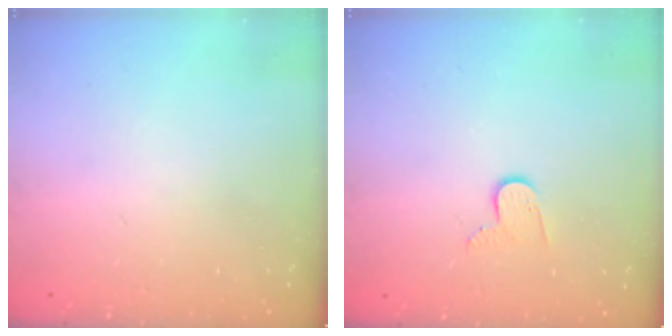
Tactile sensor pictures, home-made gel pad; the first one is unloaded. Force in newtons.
{"total": 6.4, "press": 6.3, "slide": 0.6}